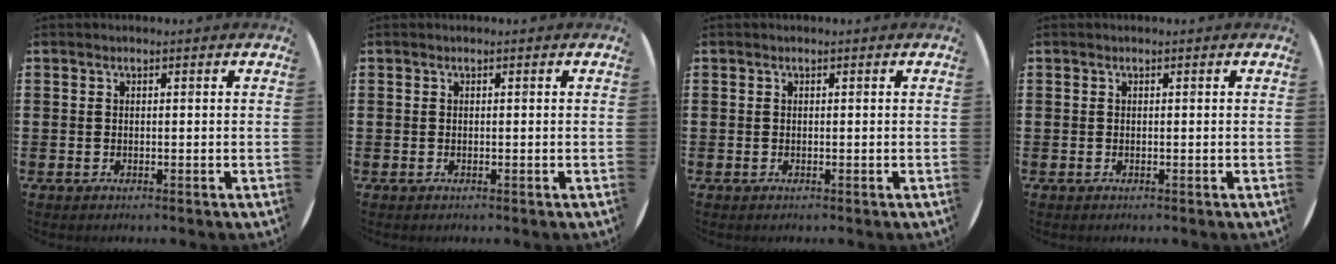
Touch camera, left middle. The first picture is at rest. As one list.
[{"total": 0.0}, {"total": 0.0}, {"total": 0.0}]